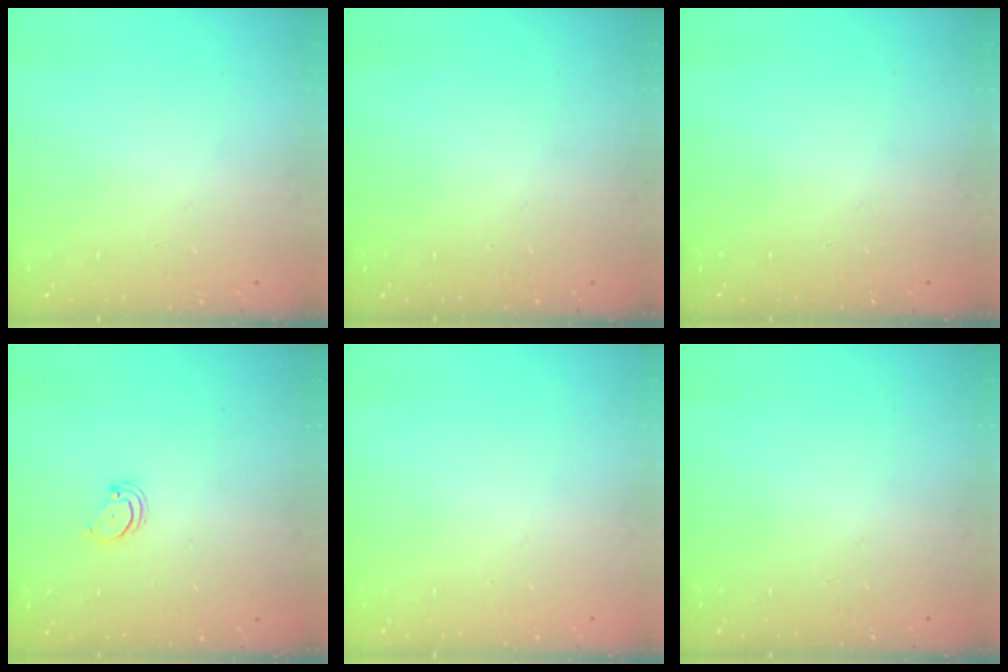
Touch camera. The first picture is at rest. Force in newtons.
{"total": 0.0}
{"total": 0.0}
{"total": 2.1, "press": 2.1, "slide": 0.2}
{"total": 0.0}
{"total": 0.0}